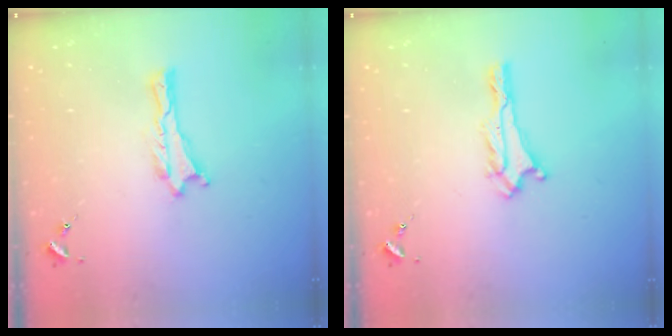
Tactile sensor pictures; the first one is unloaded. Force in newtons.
{"total": 0.6, "press": 0.6, "slide": 0.1}